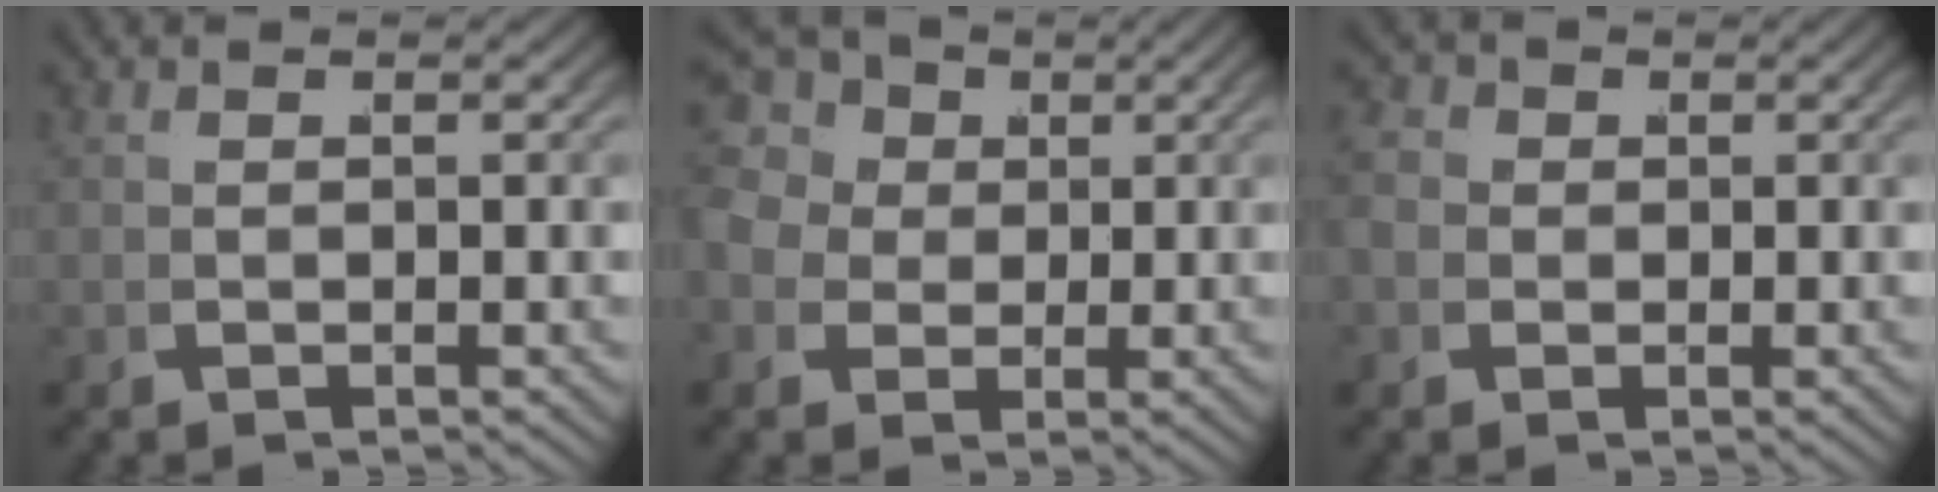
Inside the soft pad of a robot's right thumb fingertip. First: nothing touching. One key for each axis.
{"total": 9.8, "fx": 3.0, "fy": 7.9, "fz": 5.0, "tx": -0.103, "ty": 0.002, "tz": 0.041}
{"total": 4.0, "fx": 0.3, "fy": 3.5, "fz": 1.8, "tx": -0.039, "ty": 0.000, "tz": 0.000}